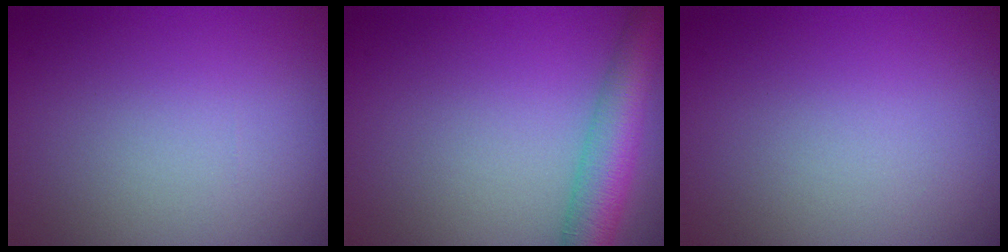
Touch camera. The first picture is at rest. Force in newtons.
{"total": 5.6, "press": 5.6, "slide": 0.2}
{"total": 0.0}